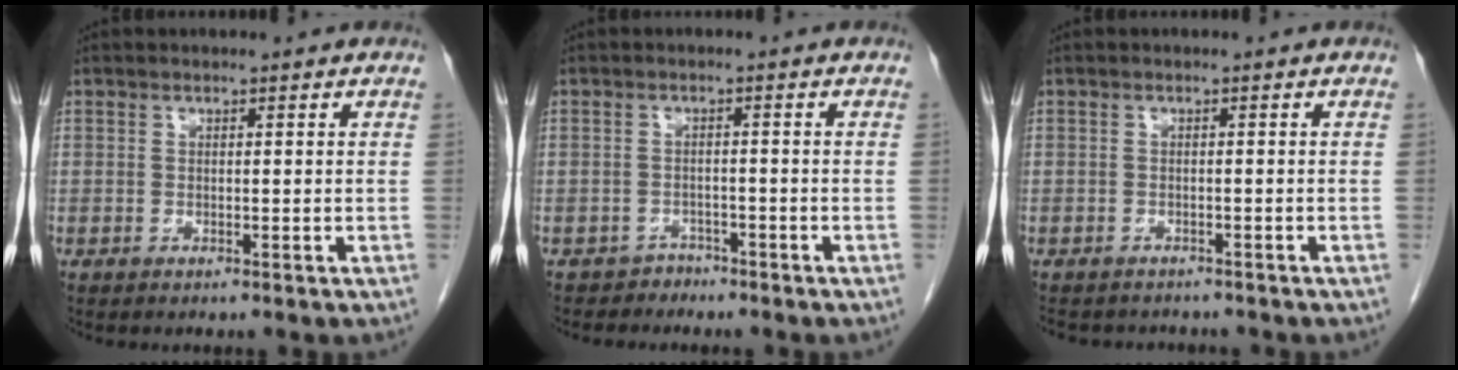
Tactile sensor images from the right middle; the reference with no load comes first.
{"total": 1.9, "force": [-1.6, 1.0, -0.6], "torque": [0.010, 0.004, -0.026]}
{"total": 6.1, "force": [-5.5, 2.2, 1.4], "torque": [-0.022, -0.001, -0.071]}